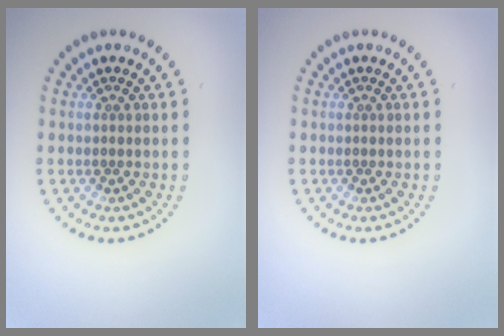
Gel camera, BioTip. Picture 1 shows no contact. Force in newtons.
{"total": 0.0}